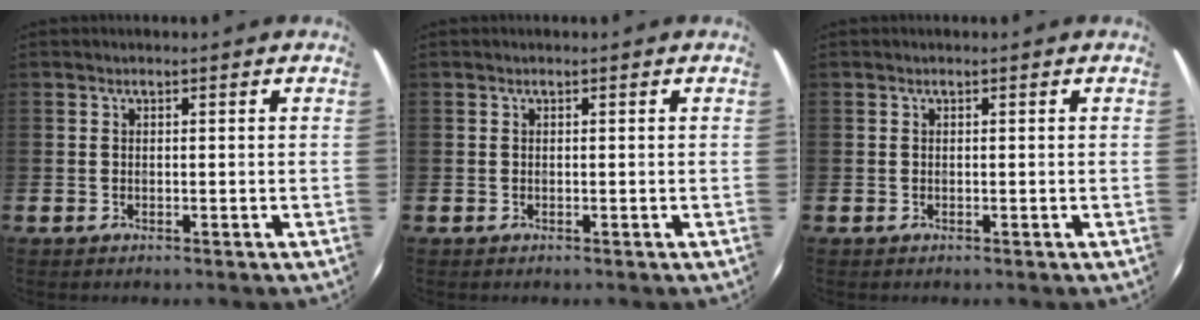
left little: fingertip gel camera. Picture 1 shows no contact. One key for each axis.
{"total": 0.0}
{"total": 0.0}